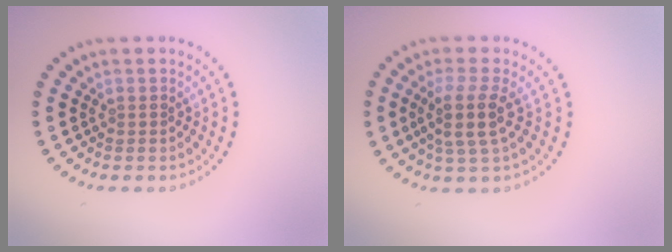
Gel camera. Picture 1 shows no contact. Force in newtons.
{"total": 3.3, "press": 2.7, "slide": 2.0}